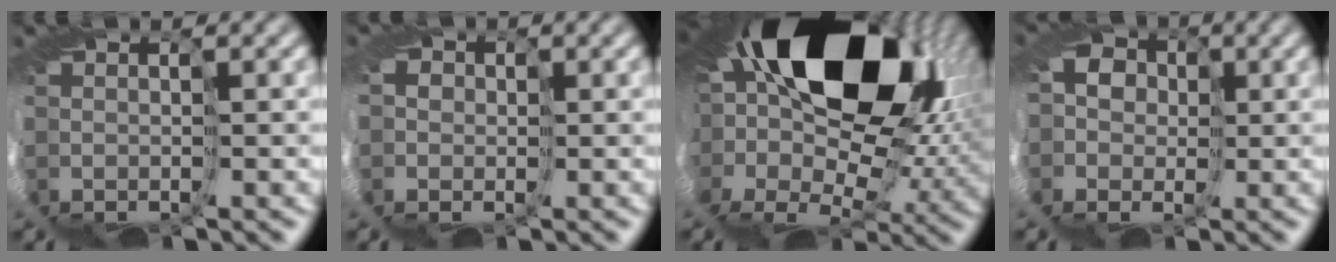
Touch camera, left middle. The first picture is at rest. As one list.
[{"total": 4.7, "force": [-0.4, 4.4, 1.6], "torque": [-0.030, 0.008, -0.041]}, {"total": 17.9, "force": [5.6, 11.0, 12.9], "torque": [-0.219, -0.017, 0.097]}, {"total": 7.0, "force": [-0.8, 6.7, 1.9], "torque": [-0.056, 0.007, -0.050]}]